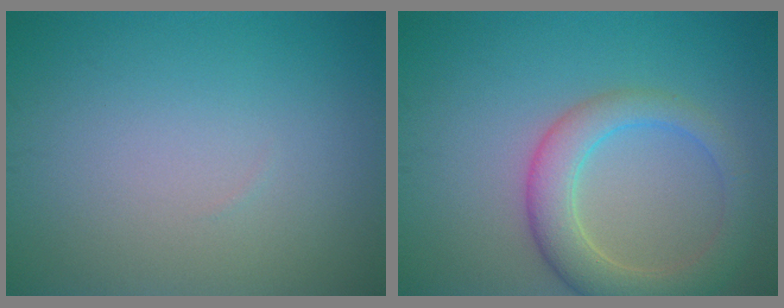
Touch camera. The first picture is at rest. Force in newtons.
{"total": 4.9, "press": 4.9, "slide": 0.3}